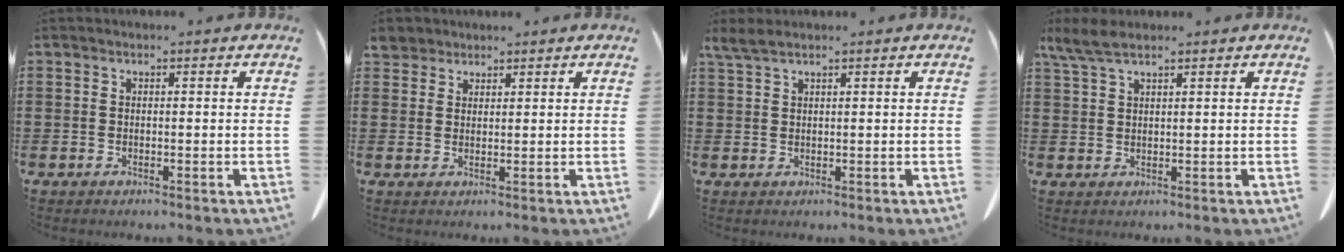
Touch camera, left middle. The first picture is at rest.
{"total": 2.7, "force": [2.4, 1.2, 0.4], "torque": [-0.016, 0.004, 0.047]}
{"total": 2.2, "force": [1.6, 0.4, 1.4], "torque": [-0.032, 0.001, 0.030]}
{"total": 4.0, "force": [2.8, 0.9, 2.7], "torque": [-0.058, 0.002, 0.052]}